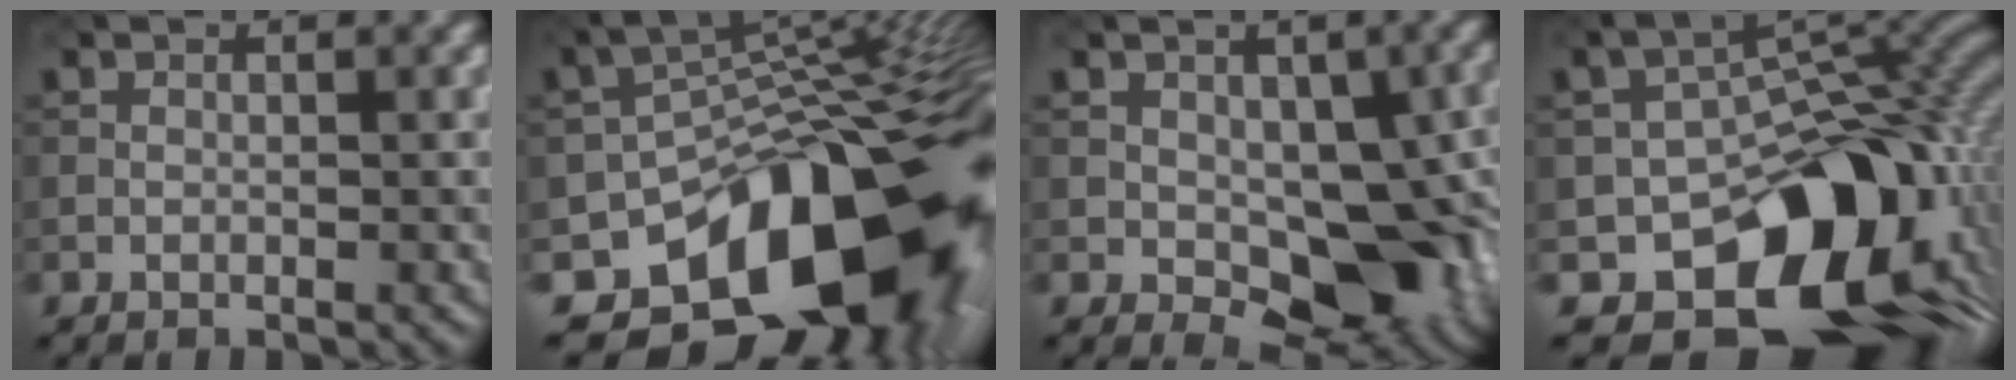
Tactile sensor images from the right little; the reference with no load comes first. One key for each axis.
{"total": 18.1, "fx": -8.6, "fy": 10.3, "fz": 12.2, "tx": -0.144, "ty": -0.017, "tz": -0.124}
{"total": 9.4, "fx": -0.9, "fy": 5.7, "fz": 7.4, "tx": -0.098, "ty": -0.011, "tz": -0.010}
{"total": 15.2, "fx": -5.6, "fy": 10.2, "fz": 9.8, "tx": -0.111, "ty": -0.020, "tz": -0.086}